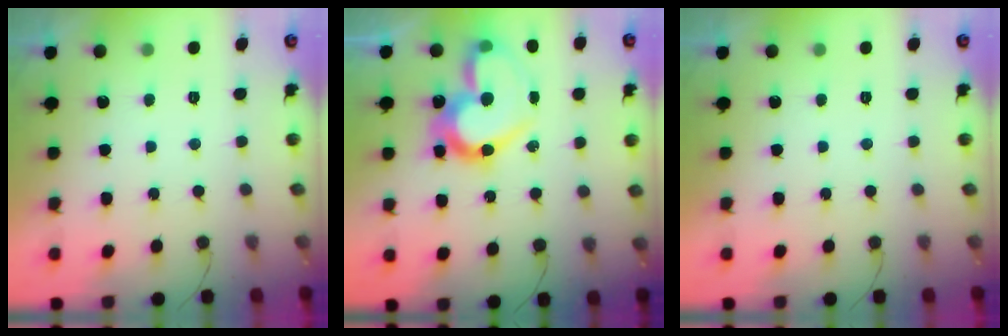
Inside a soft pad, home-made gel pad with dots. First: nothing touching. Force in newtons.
{"total": 19.6, "press": 19.6, "slide": 1.2}
{"total": 0.0}